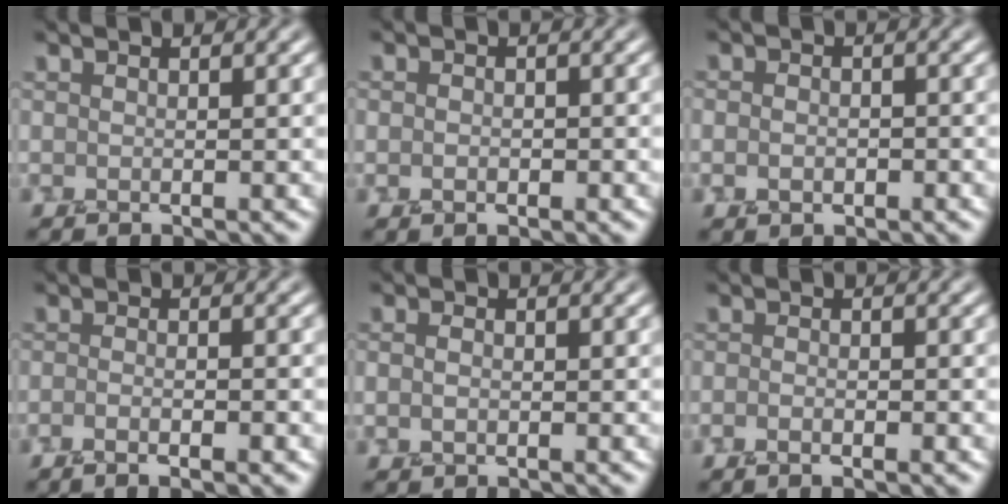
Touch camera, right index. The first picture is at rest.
{"total": 1.5, "force": [-0.2, 1.0, 1.0], "torque": [-0.005, 0.006, -0.004]}
{"total": 1.8, "force": [-0.3, 1.4, 1.1], "torque": [-0.008, 0.001, -0.006]}
{"total": 3.5, "force": [-1.5, 1.2, 2.9], "torque": [-0.024, 0.002, -0.026]}
{"total": 1.1, "force": [0.0, 0.7, 0.8], "torque": [-0.014, 0.005, -0.002]}
{"total": 2.1, "force": [-0.7, 0.8, 1.8], "torque": [-0.010, 0.001, -0.010]}